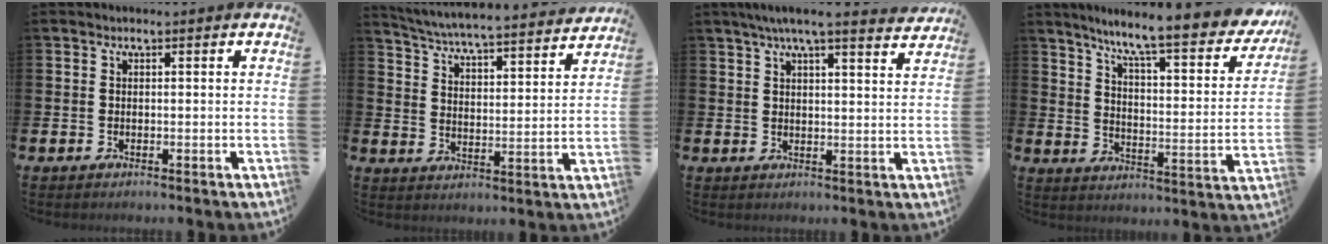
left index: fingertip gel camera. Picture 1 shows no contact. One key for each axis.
{"total": 5.7, "fx": 5.5, "fy": 0.0, "fz": 1.4, "tx": -0.051, "ty": -0.048, "tz": 0.093}
{"total": 5.9, "fx": 5.3, "fy": 0.1, "fz": 2.6, "tx": -0.051, "ty": -0.020, "tz": 0.091}
{"total": 8.7, "fx": 7.4, "fy": 0.8, "fz": 4.6, "tx": -0.105, "ty": -0.058, "tz": 0.115}